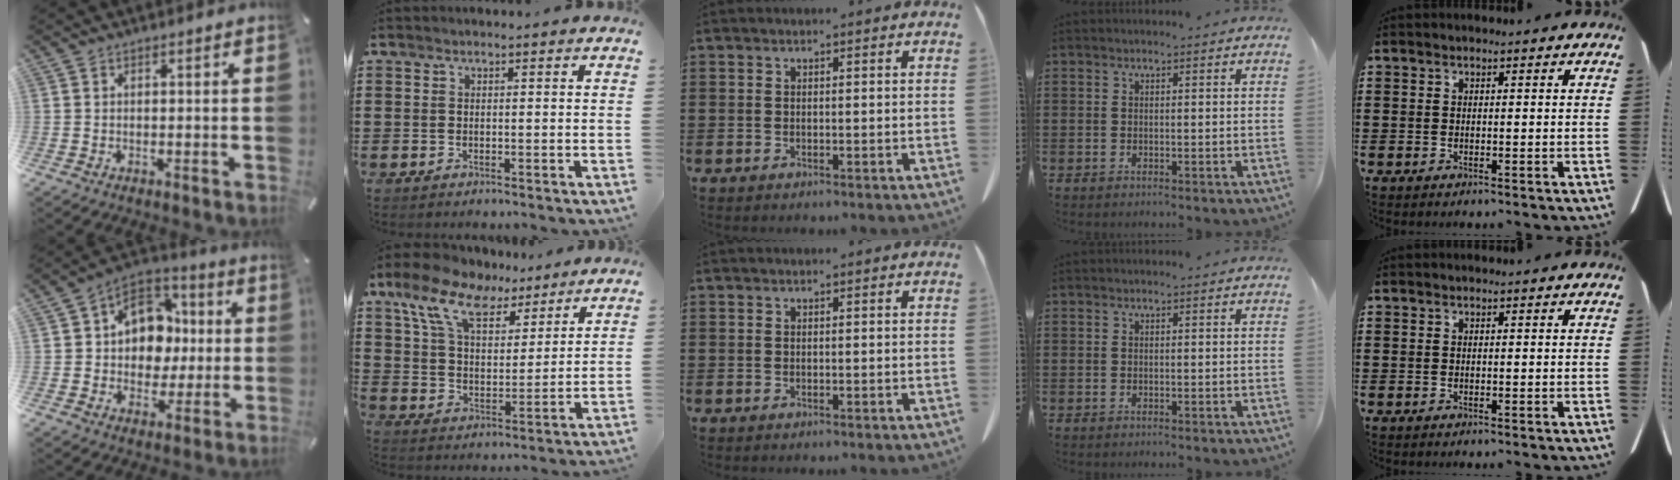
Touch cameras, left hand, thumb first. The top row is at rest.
{"thumb": {"total": 12.5, "force": [1.3, 11.1, 5.7], "torque": [-0.085, 0.005, 0.031]}, "index": {"total": 10.3, "force": [7.7, 4.2, 5.4], "torque": [-0.137, -0.013, 0.141]}}